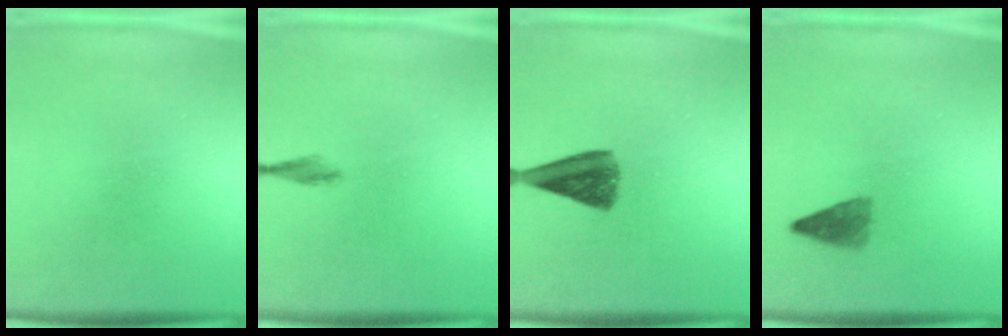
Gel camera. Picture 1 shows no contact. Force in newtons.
{"total": 1.3}
{"total": 6.9}
{"total": 2.4}